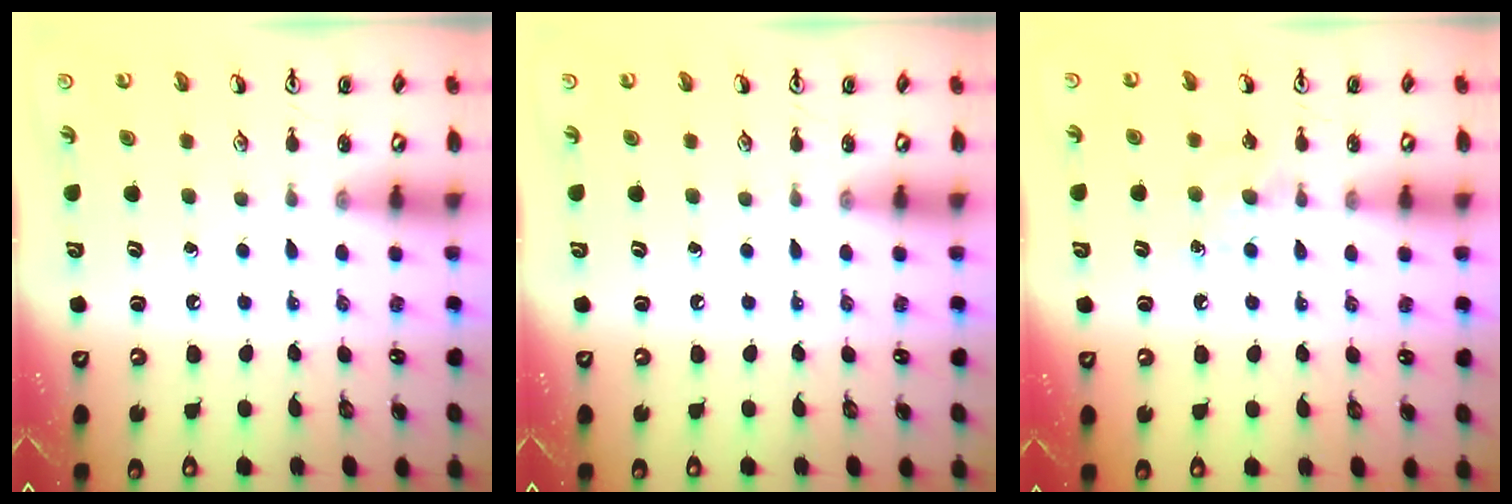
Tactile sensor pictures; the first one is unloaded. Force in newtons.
{"total": 0.0}
{"total": 5.4, "press": 5.4, "slide": 0.7}